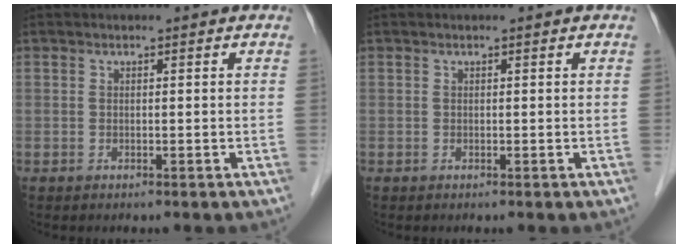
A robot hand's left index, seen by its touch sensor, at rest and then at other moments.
{"total": 0.0}